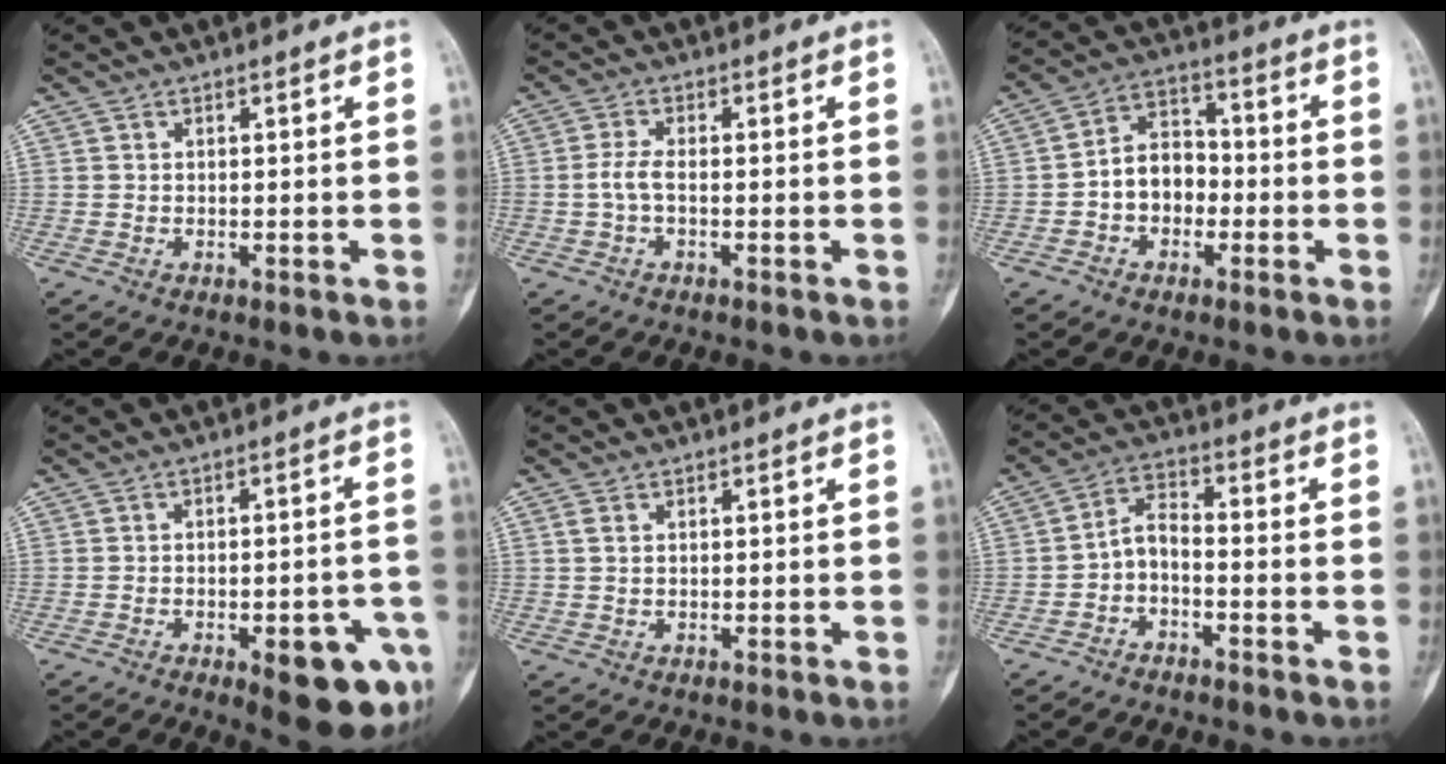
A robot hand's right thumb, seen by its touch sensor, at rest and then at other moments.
{"total": 2.7, "force": [-0.6, 1.0, 2.5], "torque": [-0.055, 0.002, -0.016]}
{"total": 8.5, "force": [-1.8, 6.5, 5.2], "torque": [-0.059, 0.037, -0.046]}
{"total": 12.3, "force": [-5.3, 4.2, 10.3], "torque": [-0.113, 0.019, -0.058]}
{"total": 1.3, "force": [0.4, 0.8, 1.0], "torque": [-0.024, 0.005, 0.011]}
{"total": 4.9, "force": [-2.6, 2.3, 3.5], "torque": [-0.064, 0.034, -0.057]}